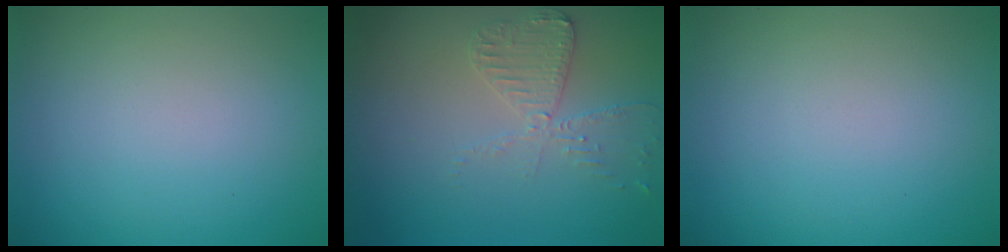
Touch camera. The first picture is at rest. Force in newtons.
{"total": 2.9, "press": 2.8, "slide": 0.6}
{"total": 0.0}